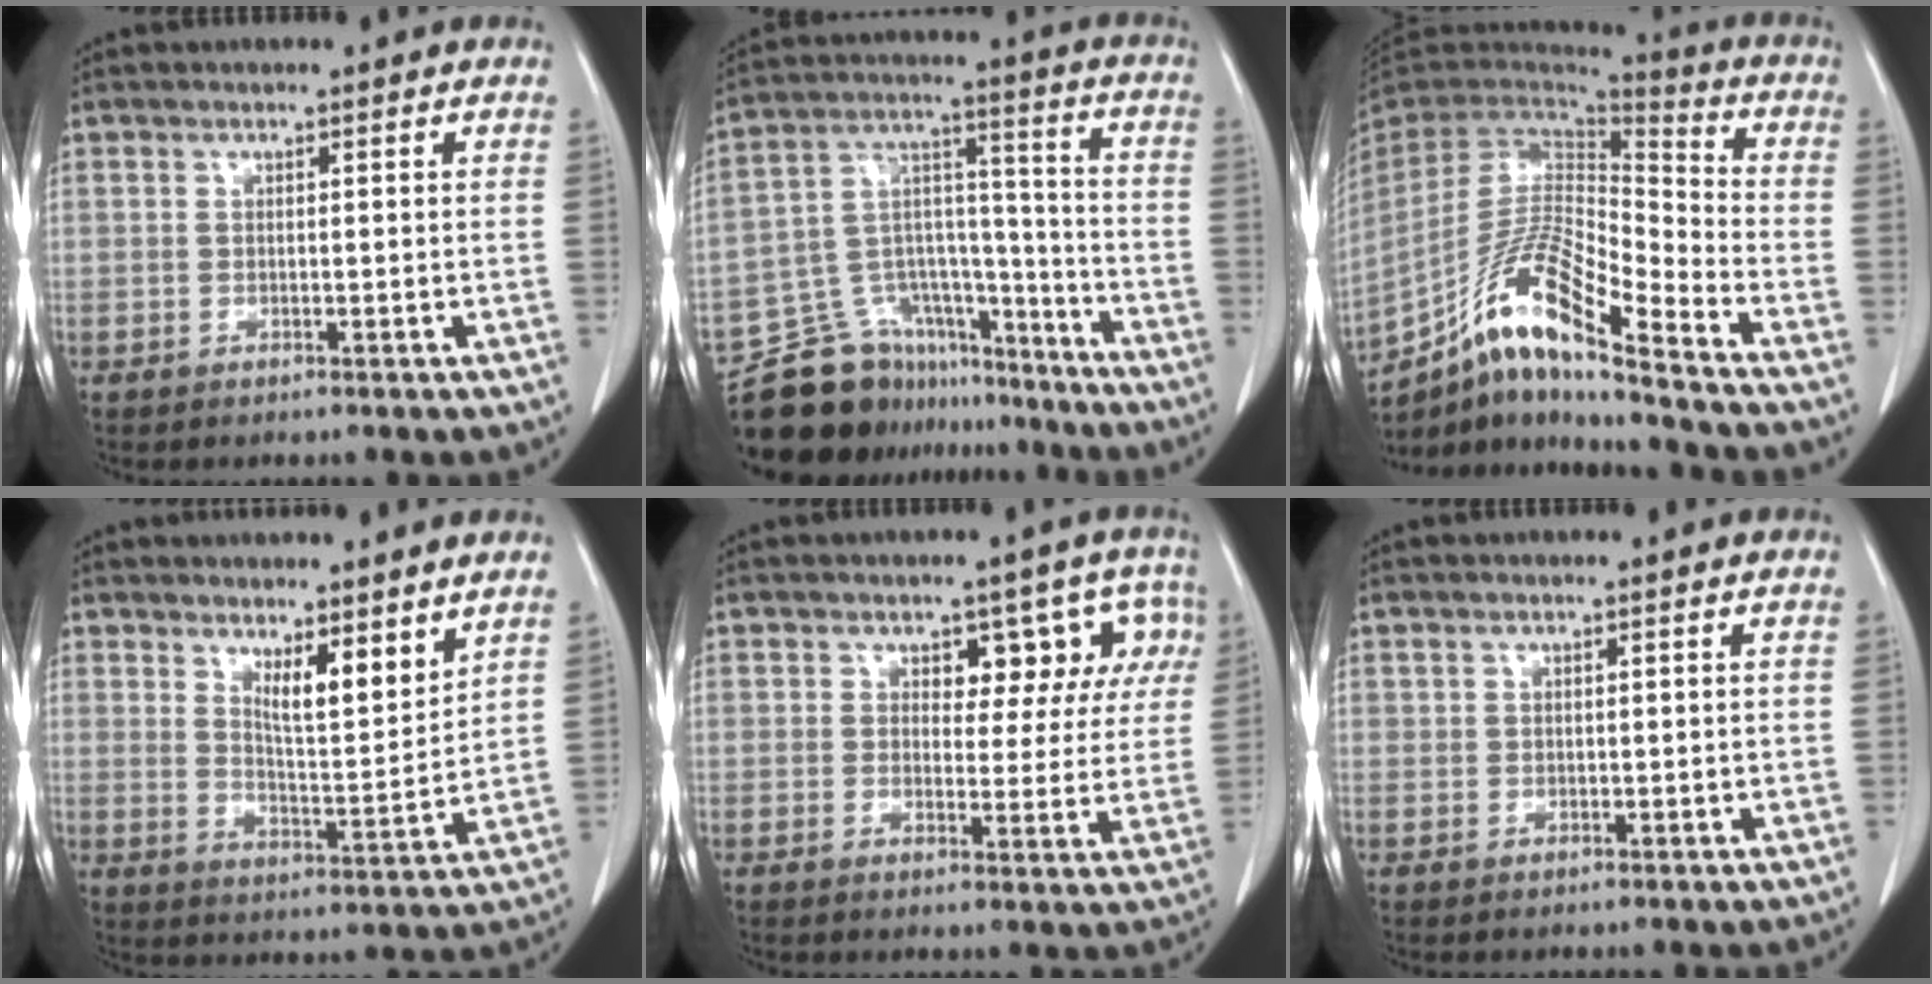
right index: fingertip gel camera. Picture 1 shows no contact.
{"total": 17.0, "force": [-14.7, 7.7, 3.6], "torque": [-0.063, 0.065, -0.239]}
{"total": 17.5, "force": [-12.5, 1.3, 12.1], "torque": [-0.244, -0.003, -0.230]}
{"total": 7.1, "force": [5.1, 1.3, 4.9], "torque": [-0.086, -0.018, 0.092]}
{"total": 6.5, "force": [3.3, 4.1, 3.9], "torque": [-0.021, 0.017, 0.038]}
{"total": 0.7, "force": [0.5, 0.5, 0.1], "torque": [0.007, -0.002, 0.006]}